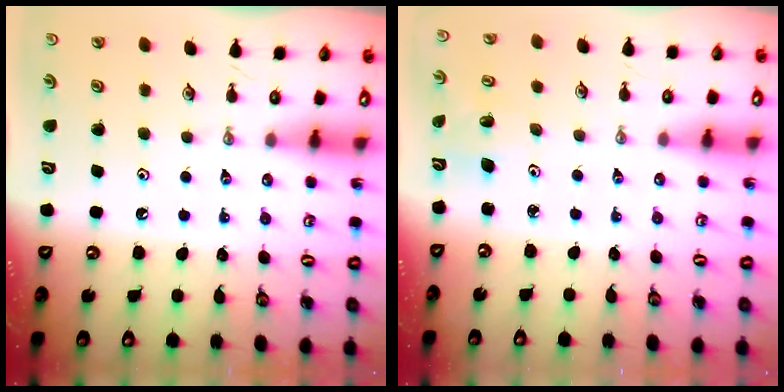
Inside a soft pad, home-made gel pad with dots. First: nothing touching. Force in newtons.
{"total": 2.0, "press": 2.0, "slide": 0.1}